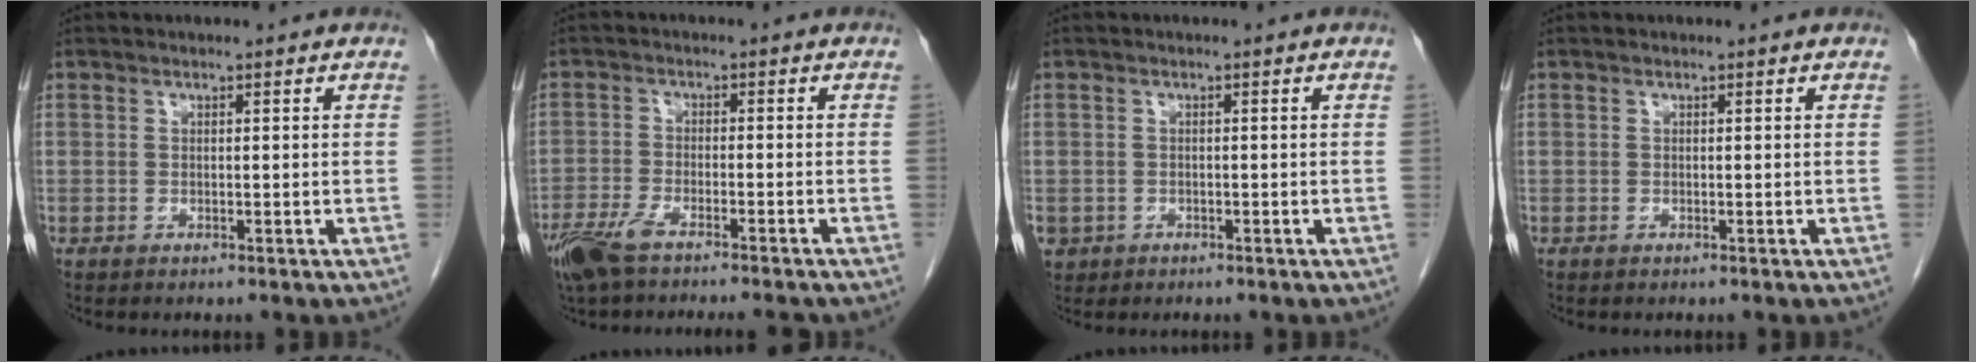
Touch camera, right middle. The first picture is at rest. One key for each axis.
{"total": 11.0, "fx": -8.9, "fy": 1.8, "fz": 6.1, "tx": -0.107, "ty": -0.014, "tz": -0.144}
{"total": 2.6, "fx": -1.3, "fy": 2.2, "fz": 0.5, "tx": -0.003, "ty": 0.002, "tz": -0.017}
{"total": 0.0}